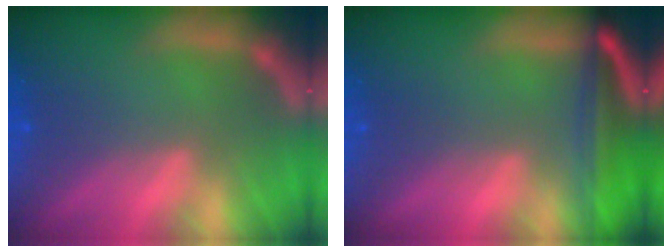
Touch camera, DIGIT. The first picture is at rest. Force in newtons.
{"total": 7.5}